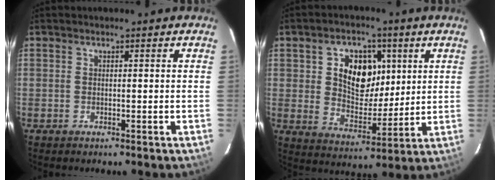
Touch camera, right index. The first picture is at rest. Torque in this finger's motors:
{"motor_torque": [1.08, 0.55, 0.33, 0.08]}